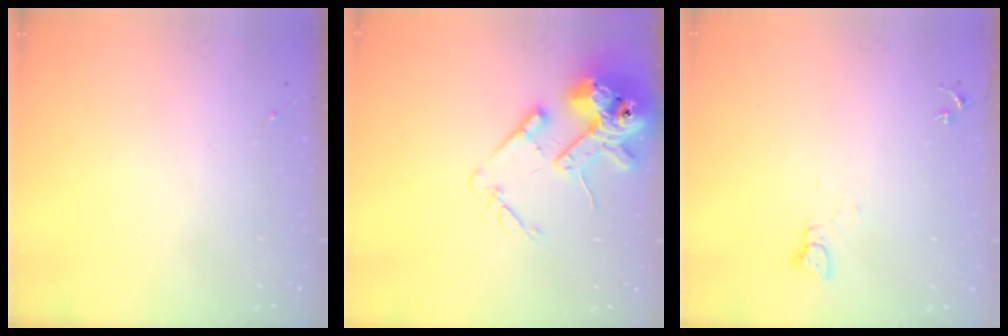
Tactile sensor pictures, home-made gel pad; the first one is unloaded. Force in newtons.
{"total": 16.1, "press": 15.9, "slide": 2.4}
{"total": 2.1, "press": 2.1, "slide": 0.2}